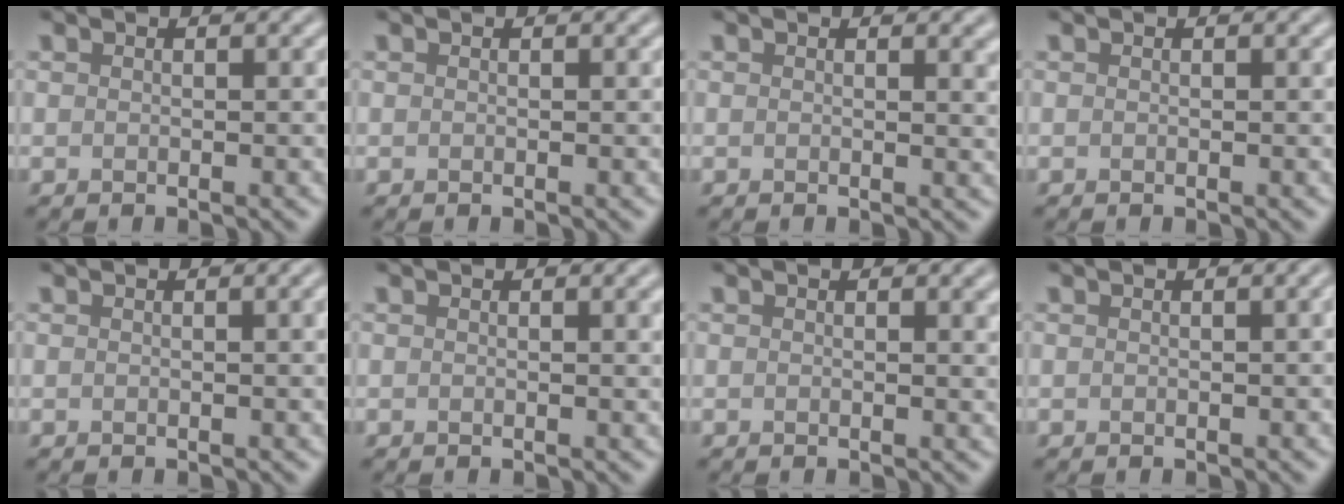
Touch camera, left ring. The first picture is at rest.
{"total": 0.0}
{"total": 1.8, "force": [0.8, 0.7, 1.5], "torque": [-0.006, 0.003, 0.010]}
{"total": 0.0}
{"total": 1.3, "force": [0.2, 0.3, 1.2], "torque": [-0.012, 0.004, 0.002]}
{"total": 1.0, "force": [0.4, 0.2, 0.9], "torque": [-0.008, 0.002, 0.004]}
{"total": 1.1, "force": [0.5, 0.3, 0.9], "torque": [-0.005, 0.001, 0.007]}
{"total": 1.0, "force": [0.1, 0.3, 0.9], "torque": [-0.007, 0.008, 0.001]}